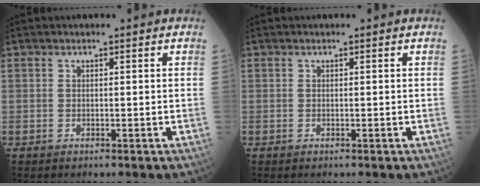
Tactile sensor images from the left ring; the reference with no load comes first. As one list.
[{"total": 0.0}]